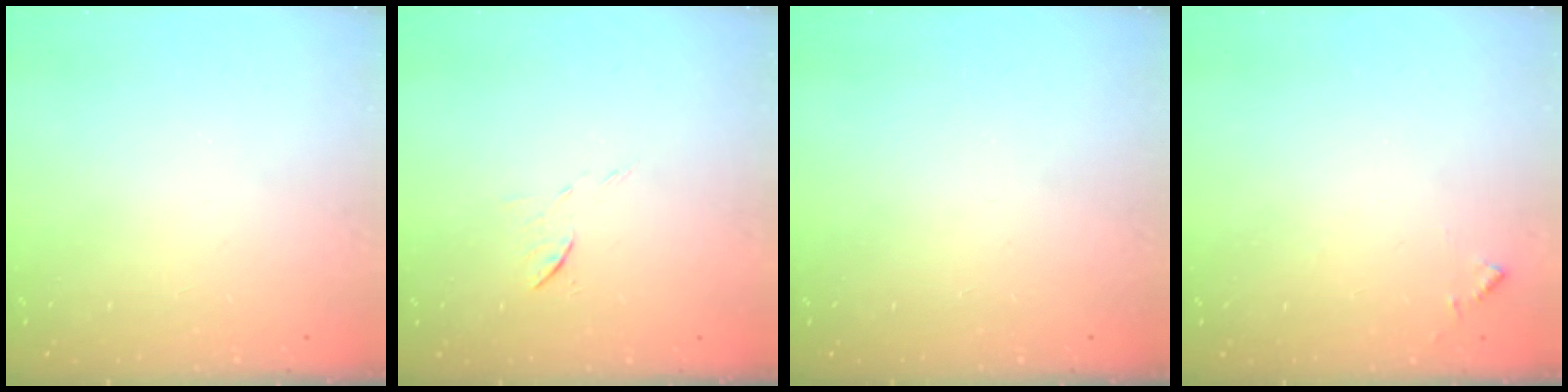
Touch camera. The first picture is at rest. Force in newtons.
{"total": 5.3, "press": 5.3, "slide": 0.6}
{"total": 0.0}
{"total": 5.8, "press": 5.7, "slide": 0.7}